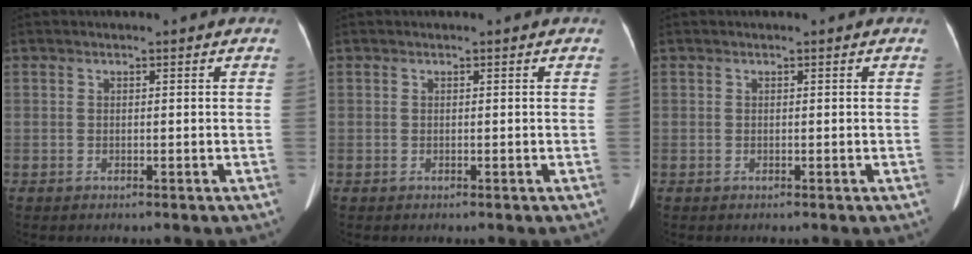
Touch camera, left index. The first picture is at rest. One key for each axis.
{"total": 0.0}
{"total": 0.0}